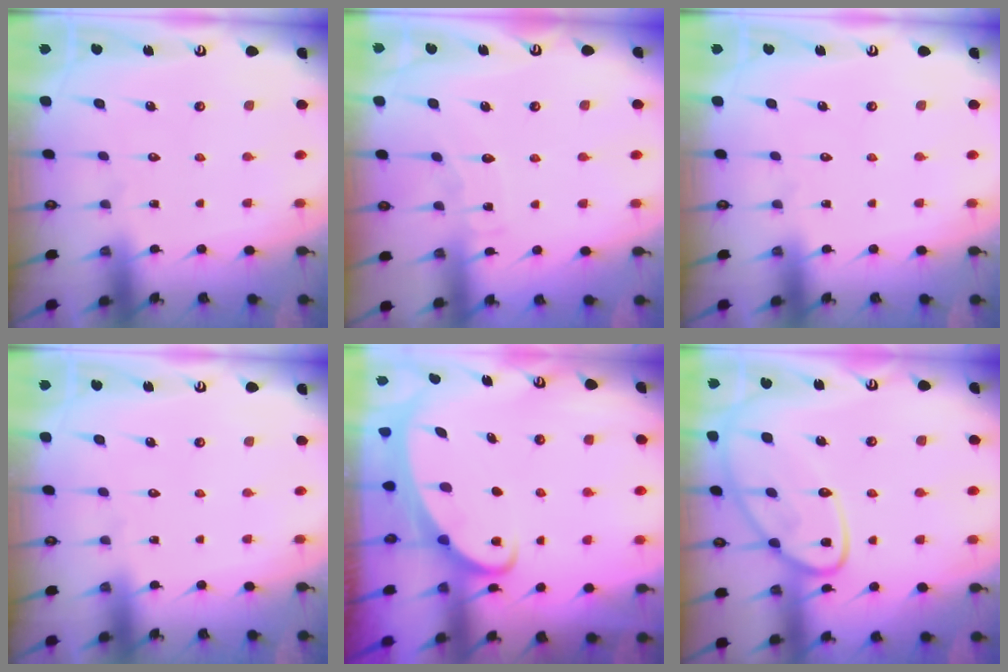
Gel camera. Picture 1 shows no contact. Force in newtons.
{"total": 5.6, "press": 5.5, "slide": 0.6}
{"total": 0.0}
{"total": 0.0}
{"total": 2.8, "press": 2.7, "slide": 0.3}
{"total": 14.8, "press": 14.7, "slide": 1.3}